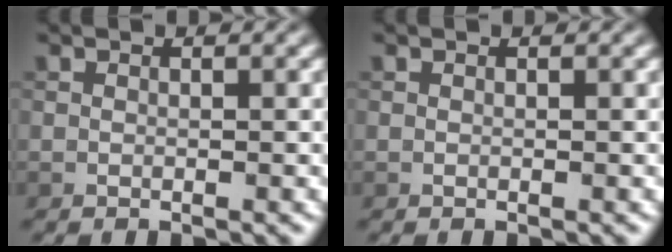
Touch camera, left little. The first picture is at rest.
{"total": 0.0}